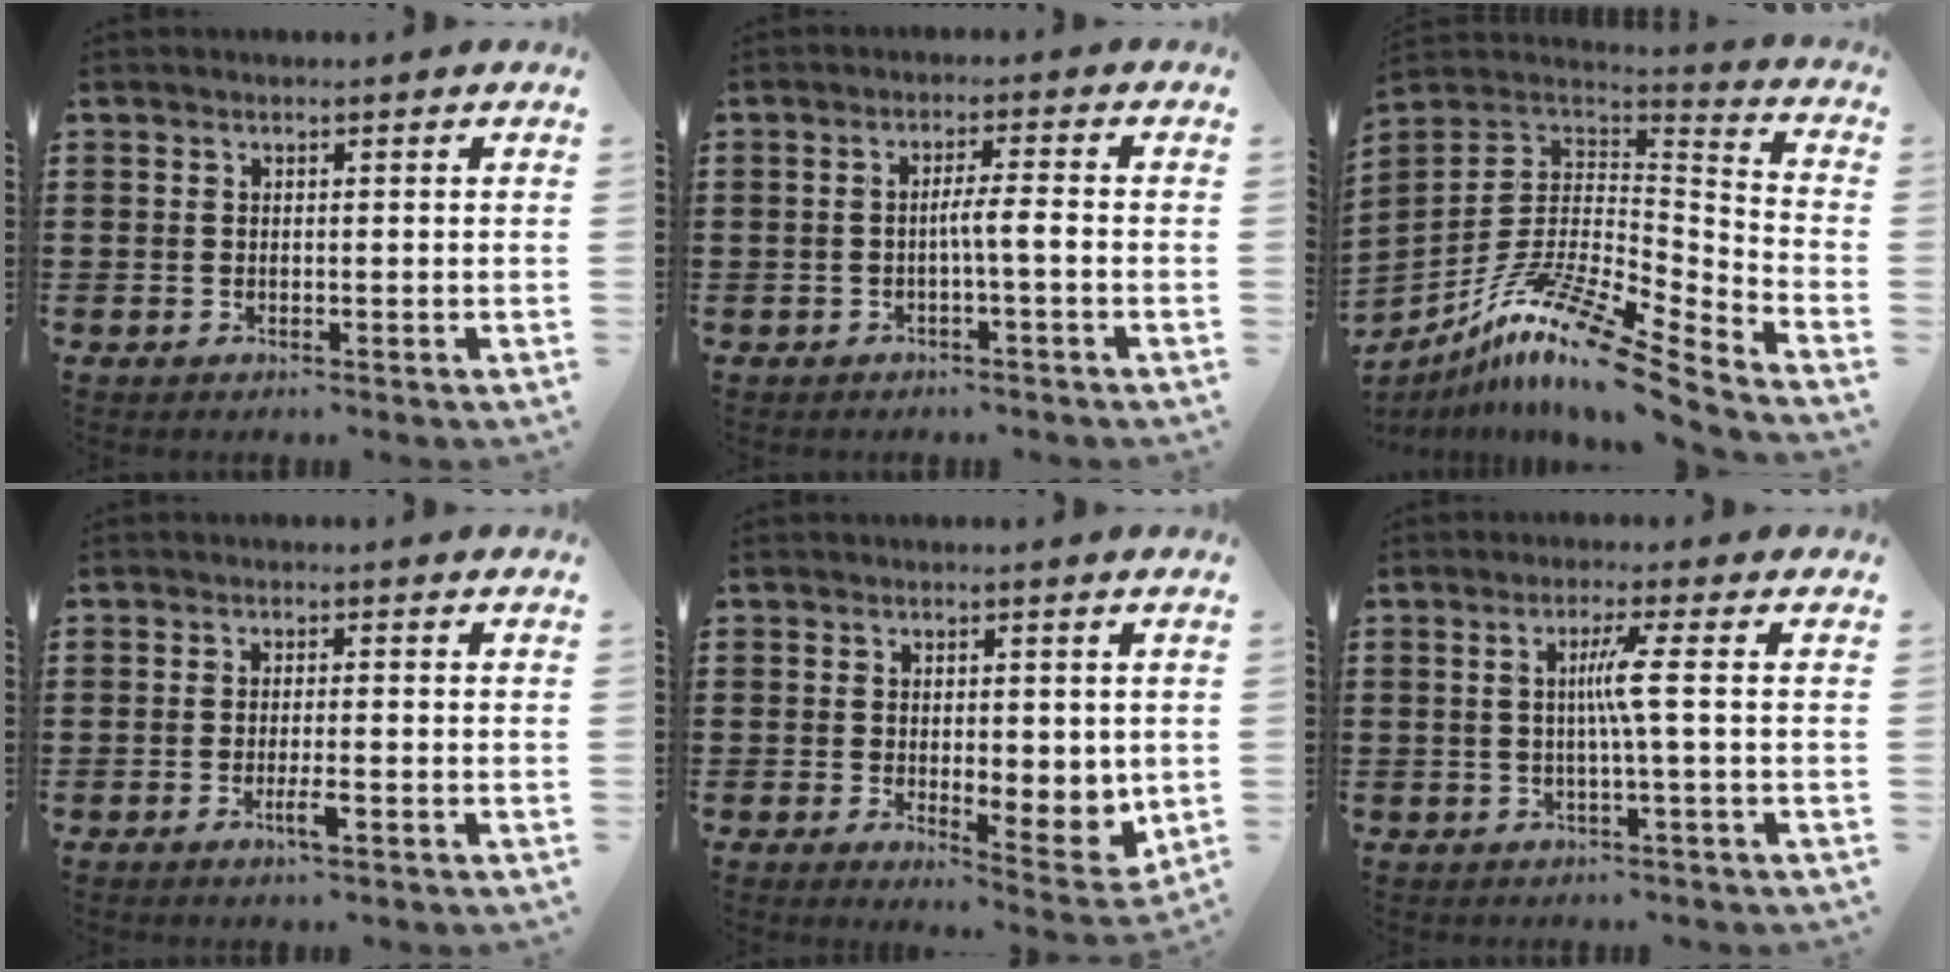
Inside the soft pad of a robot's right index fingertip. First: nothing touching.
{"total": 3.1, "force": [-0.9, -0.1, 2.9], "torque": [-0.052, -0.004, -0.019]}
{"total": 14.1, "force": [-9.5, 2.3, 10.2], "torque": [-0.206, 0.010, -0.183]}
{"total": 3.0, "force": [-1.4, 0.4, 2.6], "torque": [-0.050, -0.004, -0.027]}
{"total": 4.0, "force": [0.7, 2.1, 3.4], "torque": [-0.053, 0.001, 0.008]}
{"total": 4.3, "force": [0.0, -0.7, 4.2], "torque": [-0.080, -0.007, -0.006]}